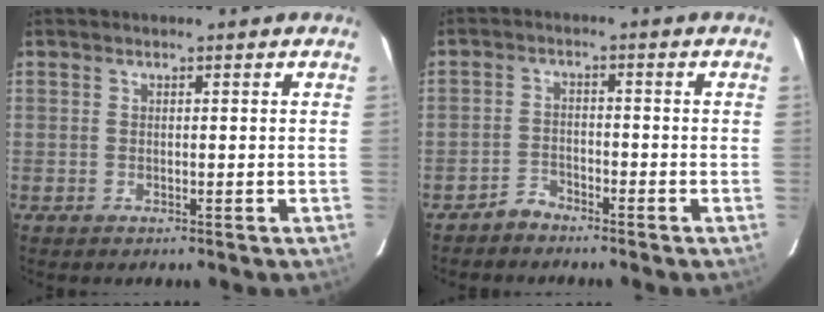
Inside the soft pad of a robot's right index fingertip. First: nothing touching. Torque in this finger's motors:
{"motor_torque": [-0.06, -0.14, -0.33, -0.17]}